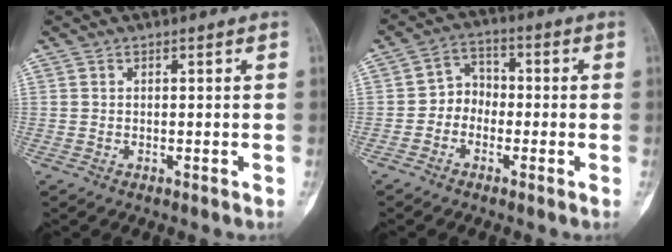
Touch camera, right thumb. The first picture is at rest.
{"total": 5.1, "force": [-1.6, 4.3, 2.2], "torque": [-0.006, 0.026, -0.045]}